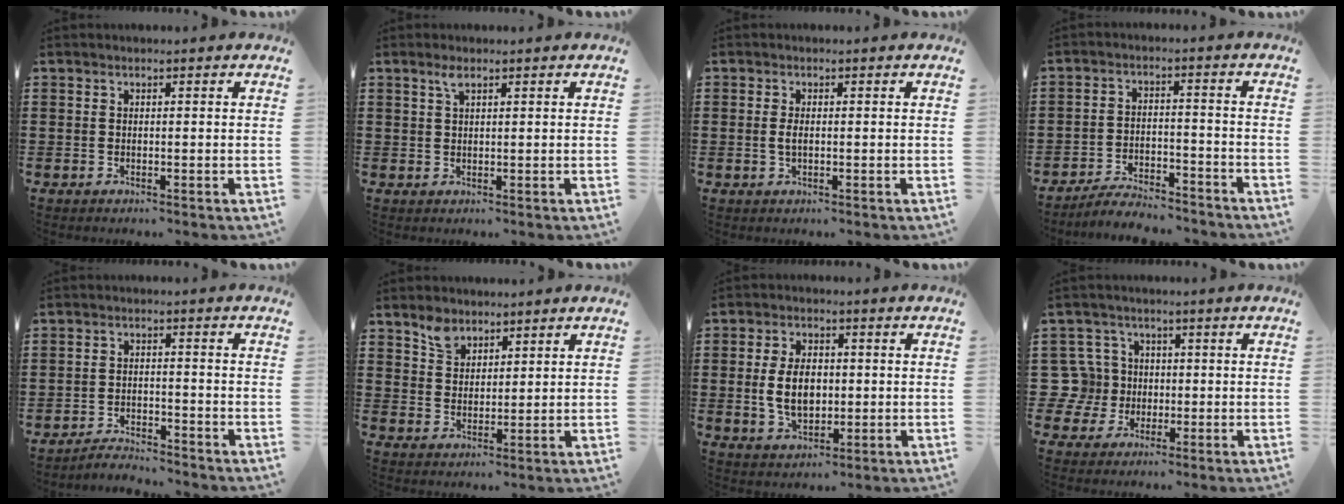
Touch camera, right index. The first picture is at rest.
{"total": 1.8, "force": [1.0, 0.6, 1.3], "torque": [-0.030, 0.002, 0.018]}
{"total": 1.6, "force": [0.0, 0.6, 1.5], "torque": [-0.037, 0.000, -0.004]}
{"total": 4.7, "force": [-4.6, 0.5, 1.1], "torque": [-0.021, 0.008, -0.090]}
{"total": 2.9, "force": [-2.9, 0.2, 0.1], "torque": [-0.009, 0.001, -0.061]}
{"total": 4.0, "force": [3.1, 2.4, 1.1], "torque": [-0.024, 0.004, 0.059]}
{"total": 6.5, "force": [-0.1, 4.0, 5.1], "torque": [-0.107, 0.004, -0.007]}
{"total": 7.4, "force": [0.2, 7.1, 2.3], "torque": [-0.099, 0.013, 0.001]}